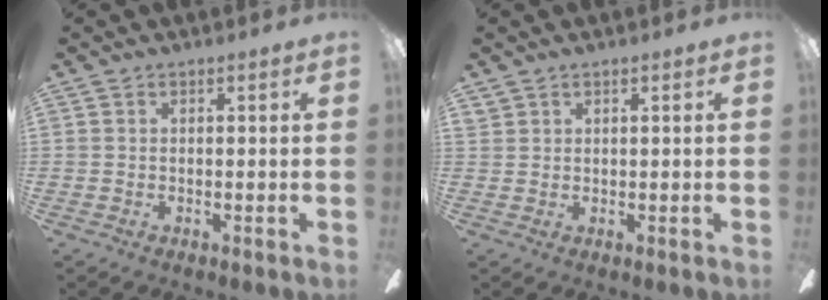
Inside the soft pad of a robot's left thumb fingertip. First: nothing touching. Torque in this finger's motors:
{"motor_torque": [0.02, -0.15, 0.33, -0.28, 0.00]}